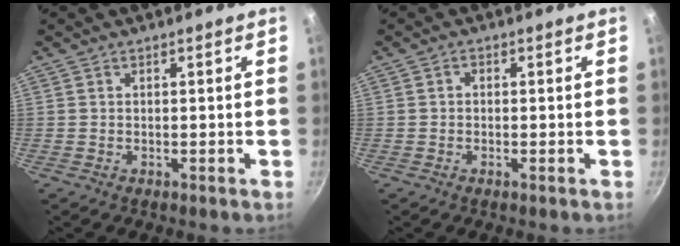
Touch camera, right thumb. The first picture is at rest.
{"total": 1.1, "force": [-0.2, 0.7, 0.8], "torque": [-0.018, 0.006, -0.010]}